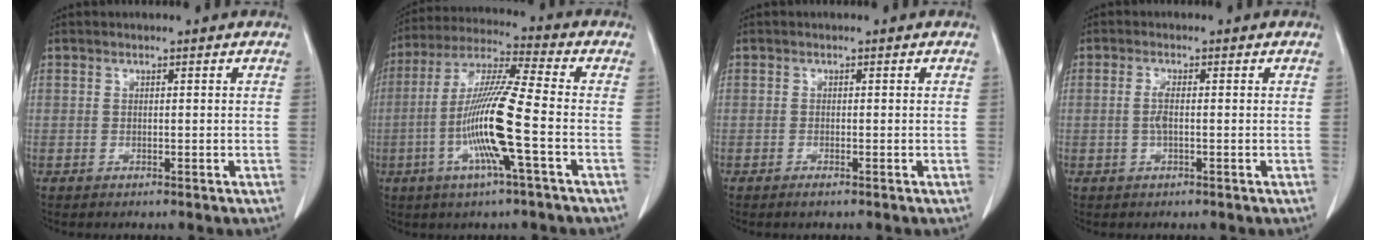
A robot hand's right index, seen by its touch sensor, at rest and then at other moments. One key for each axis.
{"total": 13.5, "fx": -3.5, "fy": -0.3, "fz": 13.0, "tx": -0.261, "ty": -0.004, "tz": -0.074}
{"total": 0.8, "fx": -0.6, "fy": 0.0, "fz": 0.5, "tx": -0.010, "ty": -0.002, "tz": -0.011}
{"total": 2.0, "fx": -0.2, "fy": 0.4, "fz": 1.9, "tx": -0.044, "ty": 0.001, "tz": -0.004}